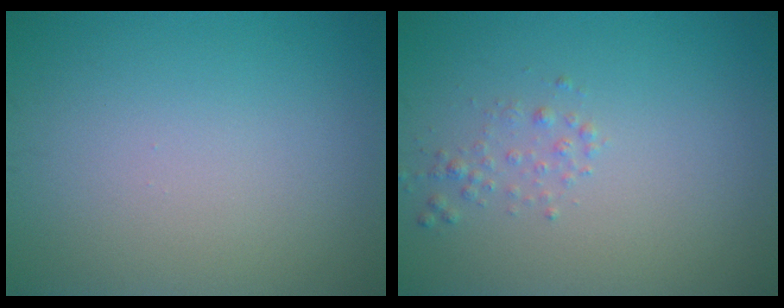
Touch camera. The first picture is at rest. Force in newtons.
{"total": 1.0, "press": 1.0, "slide": 0.0}